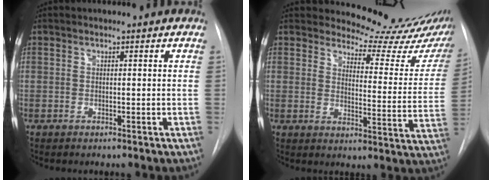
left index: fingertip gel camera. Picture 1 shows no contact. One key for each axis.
{"total": 14.6, "fx": 14.1, "fy": 2.1, "fz": 3.1, "tx": -0.024, "ty": -0.102, "tz": 0.144}